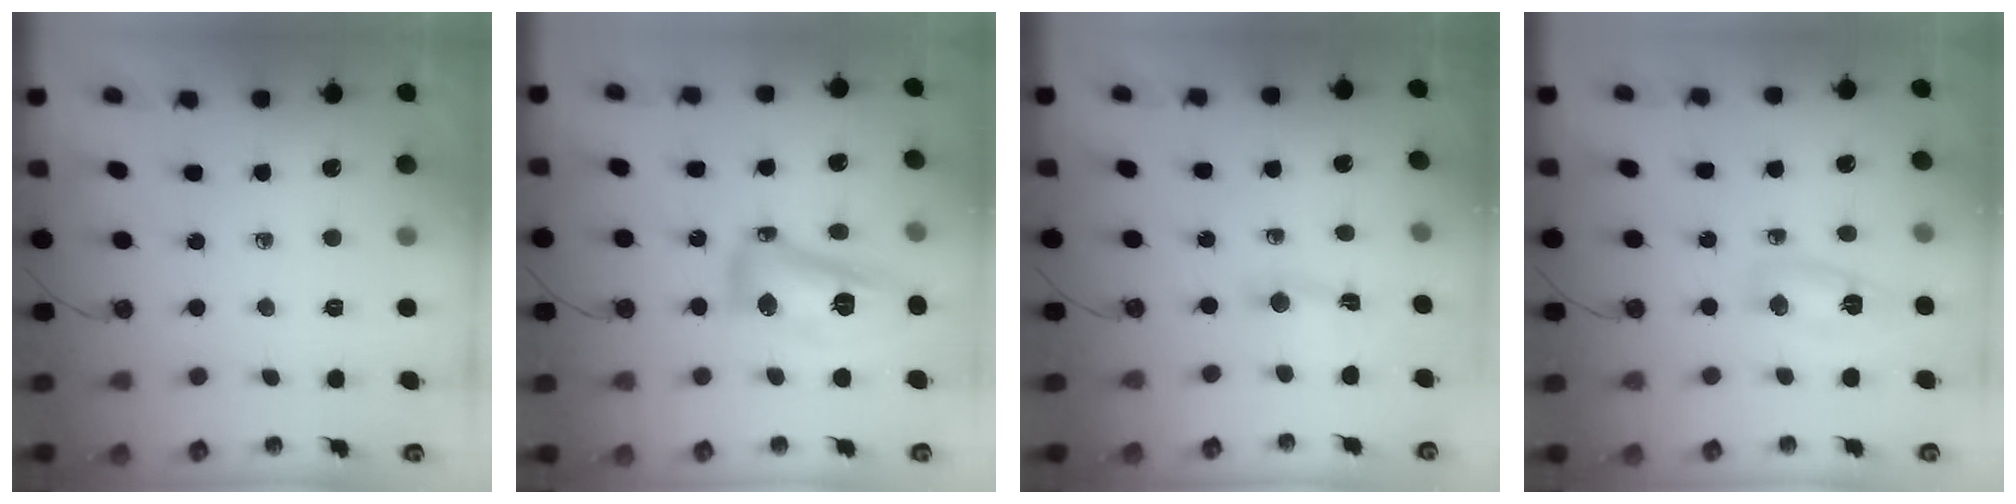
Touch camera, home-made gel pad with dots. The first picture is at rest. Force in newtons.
{"total": 14.1, "press": 14.1, "slide": 1.0}
{"total": 1.5, "press": 1.5, "slide": 0.2}
{"total": 5.5, "press": 5.2, "slide": 1.5}